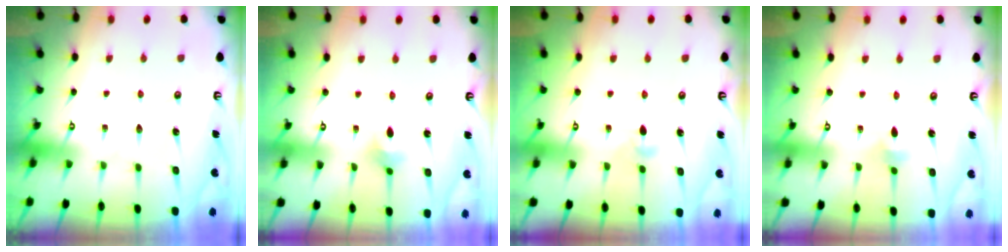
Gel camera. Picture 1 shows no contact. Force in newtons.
{"total": 3.1, "press": 3.0, "slide": 0.7}
{"total": 3.8, "press": 3.7, "slide": 0.8}
{"total": 3.1, "press": 3.0, "slide": 0.8}